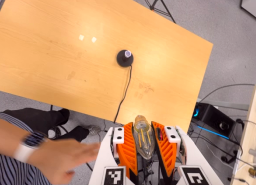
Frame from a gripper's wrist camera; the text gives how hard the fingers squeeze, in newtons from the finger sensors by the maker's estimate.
{"total": 22.1, "left": 24.3, "right": 19.9}